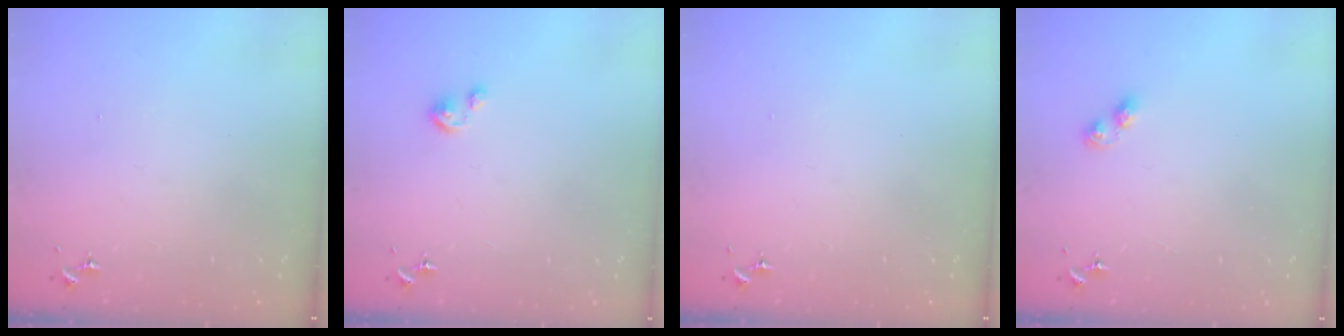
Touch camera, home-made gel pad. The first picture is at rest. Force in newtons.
{"total": 2.4, "press": 2.4, "slide": 0.2}
{"total": 0.0}
{"total": 3.6, "press": 3.6, "slide": 0.4}